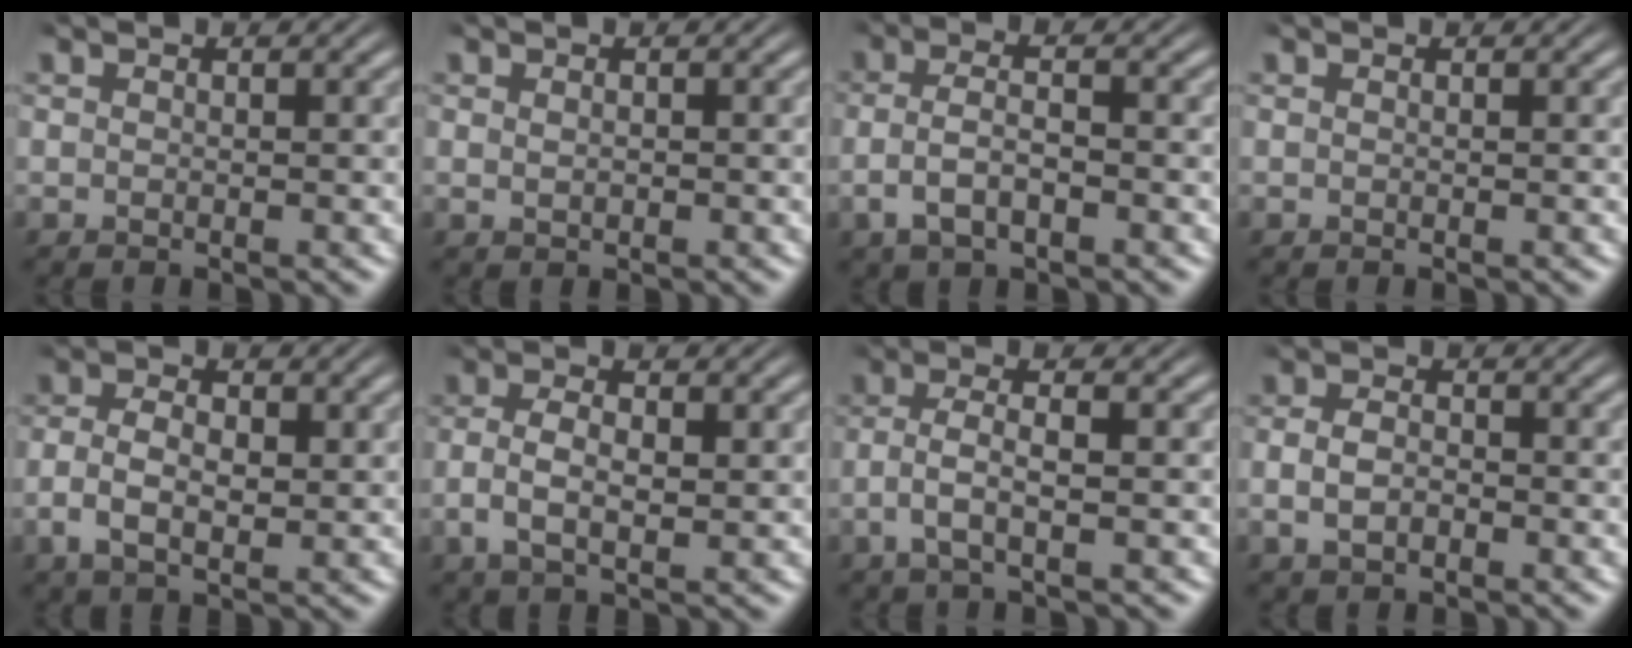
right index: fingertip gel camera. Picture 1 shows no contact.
{"total": 0.7, "force": [0.2, 0.4, 0.5], "torque": [-0.015, -0.004, 0.010]}
{"total": 3.8, "force": [-1.2, 2.1, 2.9], "torque": [-0.066, -0.002, -0.018]}
{"total": 0.0}
{"total": 4.1, "force": [-0.2, 2.6, 3.1], "torque": [-0.070, -0.006, 0.000]}
{"total": 3.8, "force": [0.0, 2.1, 3.2], "torque": [-0.074, -0.006, 0.005]}
{"total": 3.2, "force": [-0.7, 1.0, 3.0], "torque": [-0.066, -0.001, -0.009]}
{"total": 2.8, "force": [-0.7, 2.0, 1.9], "torque": [-0.042, -0.001, -0.011]}